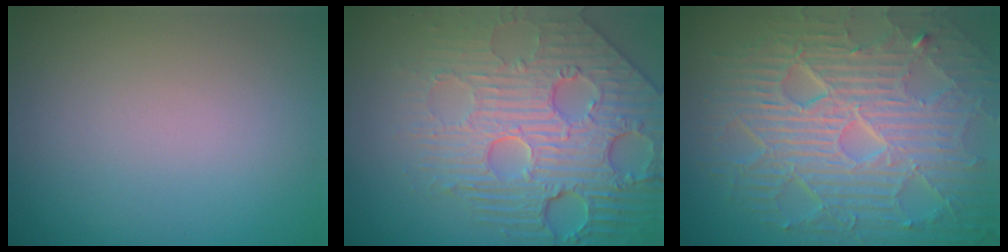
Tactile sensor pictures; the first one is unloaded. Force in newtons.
{"total": 8.4, "press": 5.9, "slide": 5.9}
{"total": 10.6, "press": 6.8, "slide": 8.1}